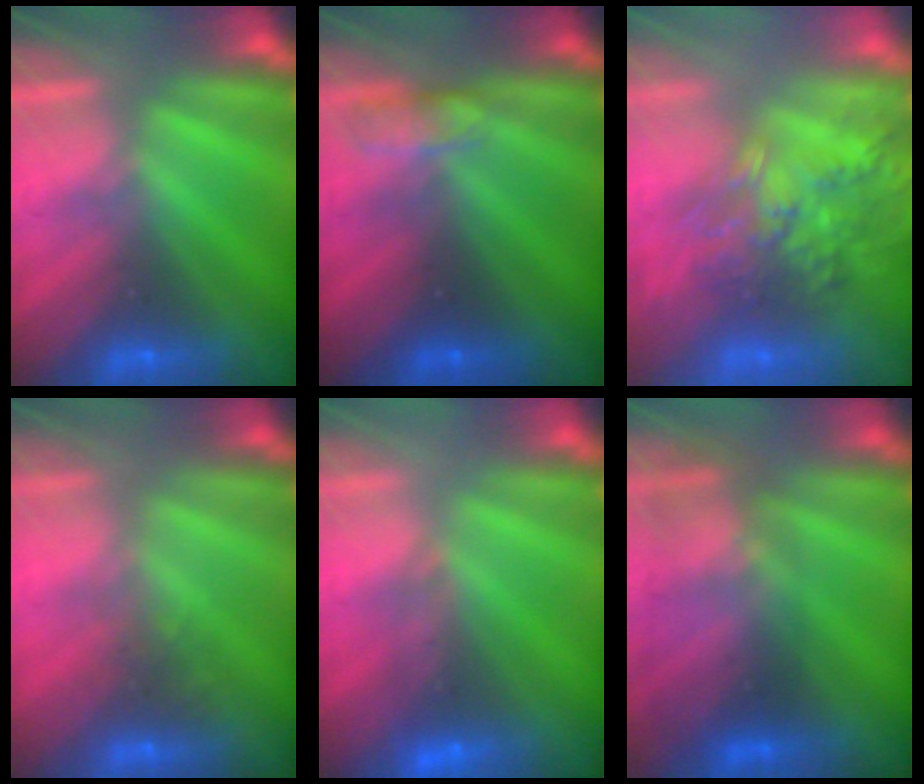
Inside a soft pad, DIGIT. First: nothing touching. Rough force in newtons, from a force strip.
{"total": 2.7}
{"total": 9.4}
{"total": 2.7}
{"total": 3.8}
{"total": 2.7}